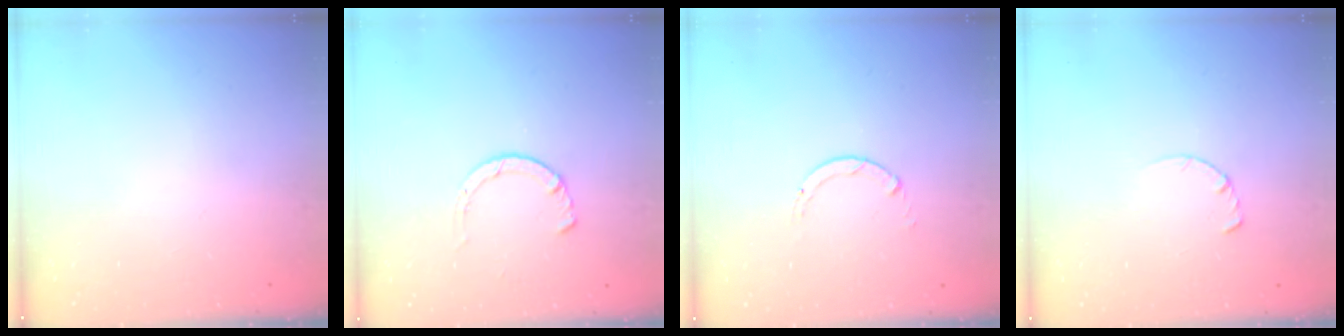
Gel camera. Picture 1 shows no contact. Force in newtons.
{"total": 1.2, "press": 1.2, "slide": 0.3}
{"total": 0.8, "press": 0.7, "slide": 0.1}
{"total": 2.8, "press": 2.8, "slide": 0.4}